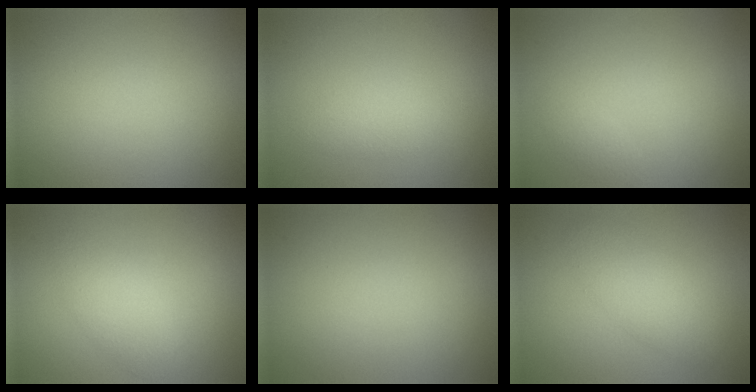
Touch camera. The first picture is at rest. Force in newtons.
{"total": 1.6, "press": 1.6, "slide": 0.1}
{"total": 0.7, "press": 0.7, "slide": 0.0}
{"total": 2.3, "press": 2.3, "slide": 0.2}
{"total": 0.0}
{"total": 3.2, "press": 3.2, "slide": 0.1}